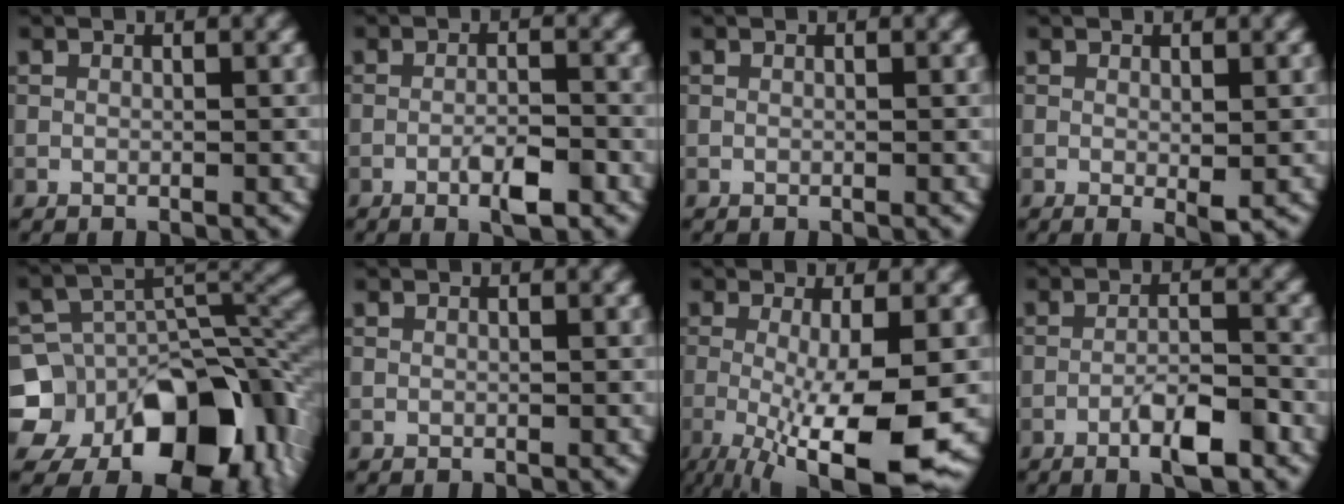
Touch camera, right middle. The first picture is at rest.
{"total": 3.2, "force": [-1.6, 0.7, 2.6], "torque": [-0.048, 0.002, -0.030]}
{"total": 0.0}
{"total": 1.4, "force": [-0.1, 0.3, 1.3], "torque": [-0.019, -0.007, -0.002]}
{"total": 13.7, "force": [-6.3, 9.7, 7.4], "torque": [-0.119, -0.005, -0.101]}
{"total": 0.0}
{"total": 10.2, "force": [-3.1, 2.2, 9.5], "torque": [-0.152, -0.019, -0.043]}
{"total": 4.3, "force": [-2.5, 1.0, 3.4], "torque": [-0.061, 0.006, -0.046]}